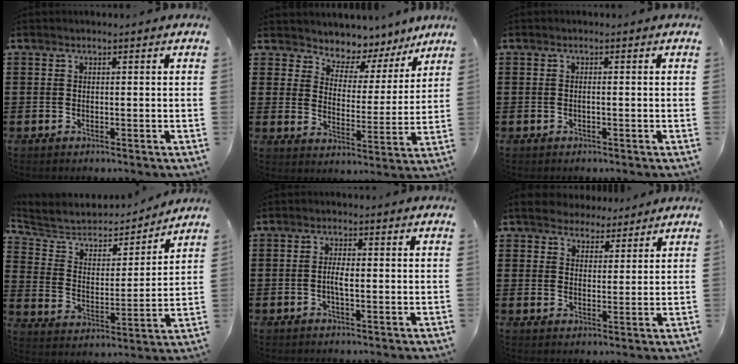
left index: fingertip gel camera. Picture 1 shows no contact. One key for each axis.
{"total": 4.5, "fx": 4.1, "fy": 1.7, "fz": -0.2, "tx": -0.022, "ty": -0.036, "tz": 0.066}
{"total": 0.6, "fx": -0.2, "fy": 0.0, "fz": 0.5, "tx": -0.010, "ty": -0.003, "tz": -0.002}
{"total": 5.1, "fx": 4.5, "fy": 2.0, "fz": 1.2, "tx": -0.056, "ty": -0.034, "tz": 0.070}
{"total": 2.7, "fx": -0.4, "fy": 0.5, "fz": 2.6, "tx": -0.054, "ty": -0.004, "tz": -0.009}
{"total": 4.6, "fx": 4.1, "fy": 2.0, "fz": 0.3, "tx": -0.025, "ty": -0.002, "tz": 0.077}